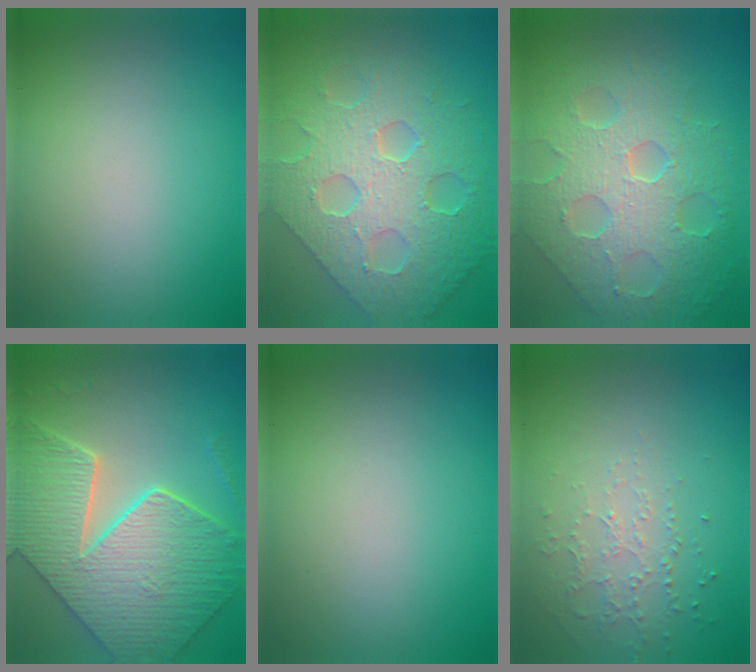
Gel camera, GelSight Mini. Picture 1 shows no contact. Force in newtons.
{"total": 8.8, "press": 6.8, "slide": 5.6}
{"total": 8.7, "press": 5.9, "slide": 6.4}
{"total": 7.7, "press": 6.6, "slide": 4.0}
{"total": 0.0}
{"total": 1.3, "press": 1.0, "slide": 0.8}